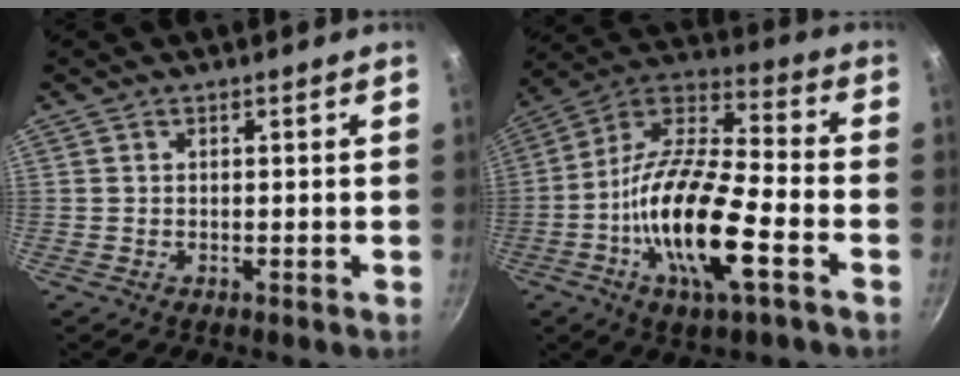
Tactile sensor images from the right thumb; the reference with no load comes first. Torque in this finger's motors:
{"motor_torque": [-0.11, 1.35, 1.79, -0.99, 0.23]}